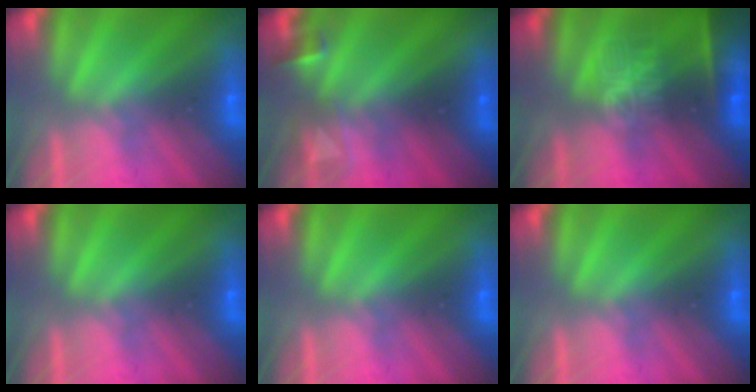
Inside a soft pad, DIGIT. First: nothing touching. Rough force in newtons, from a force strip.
{"total": 3.1}
{"total": 9.0}
{"total": 0.0}
{"total": 0.0}
{"total": 0.0}